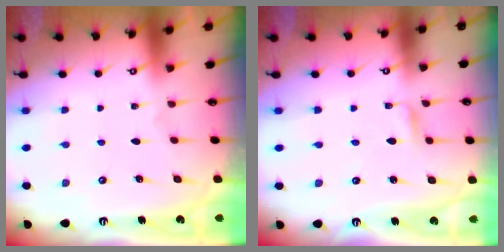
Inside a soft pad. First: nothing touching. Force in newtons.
{"total": 1.8, "press": 1.8, "slide": 0.3}